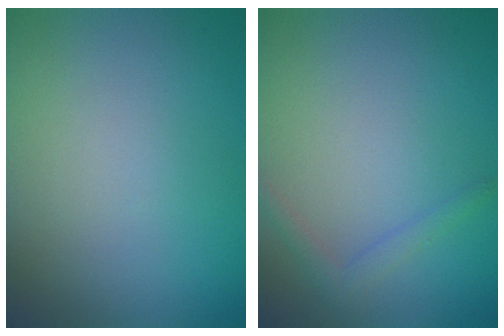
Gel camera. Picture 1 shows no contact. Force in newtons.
{"total": 1.3, "press": 1.3, "slide": 0.1}